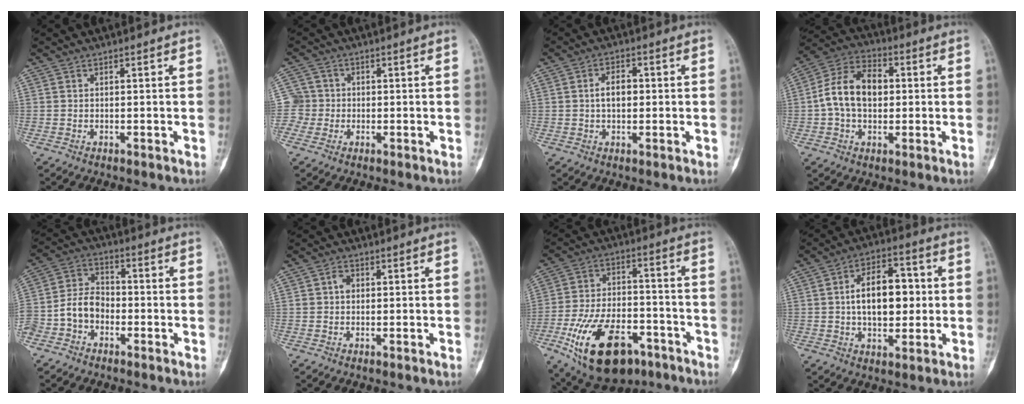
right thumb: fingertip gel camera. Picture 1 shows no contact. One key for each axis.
{"total": 4.1, "fx": -0.6, "fy": 4.0, "fz": -0.1, "tx": 0.030, "ty": 0.012, "tz": -0.021}
{"total": 4.3, "fx": 0.2, "fy": 2.6, "fz": 3.4, "tx": -0.053, "ty": 0.010, "tz": 0.000}
{"total": 12.5, "fx": 0.5, "fy": 8.4, "fz": 9.2, "tx": -0.155, "ty": 0.029, "tz": 0.000}
{"total": 10.6, "fx": -3.7, "fy": 8.1, "fz": 5.8, "tx": -0.105, "ty": 0.040, "tz": -0.076}
{"total": 2.0, "fx": 0.3, "fy": 1.6, "fz": 1.2, "tx": -0.014, "ty": 0.006, "tz": 0.001}
{"total": 21.7, "fx": -10.7, "fy": 11.7, "fz": 14.9, "tx": -0.267, "ty": 0.047, "tz": -0.166}
{"total": 13.9, "fx": 0.8, "fy": 8.2, "fz": 11.2, "tx": -0.145, "ty": 0.019, "tz": 0.011}